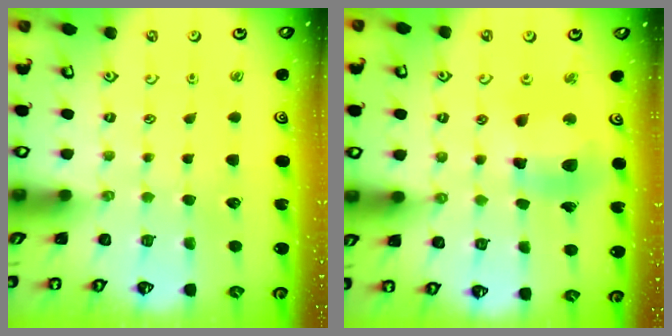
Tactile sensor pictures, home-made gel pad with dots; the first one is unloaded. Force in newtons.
{"total": 10.3, "press": 10.2, "slide": 1.4}